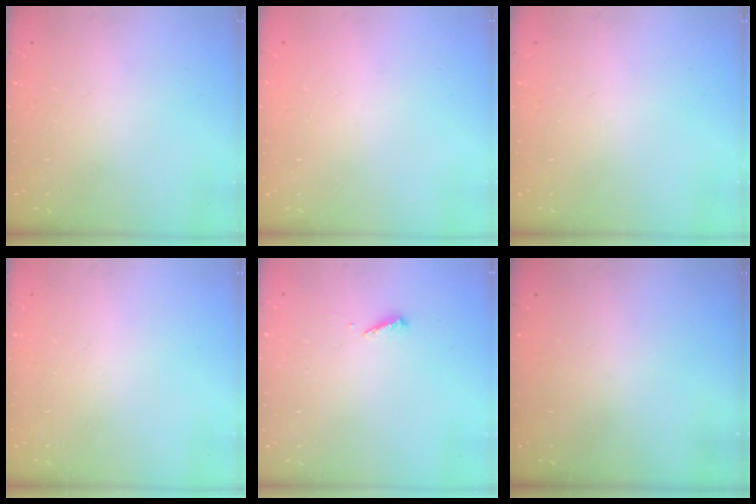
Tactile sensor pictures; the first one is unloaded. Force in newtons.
{"total": 0.9, "press": 0.9, "slide": 0.0}
{"total": 0.0}
{"total": 0.0}
{"total": 2.5, "press": 2.5, "slide": 0.1}
{"total": 0.0}